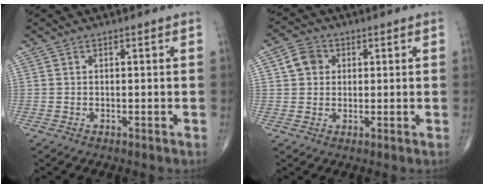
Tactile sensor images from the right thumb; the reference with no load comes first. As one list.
[{"total": 4.8, "force": [1.2, 4.1, 2.2], "torque": [-0.027, 0.005, 0.016]}]